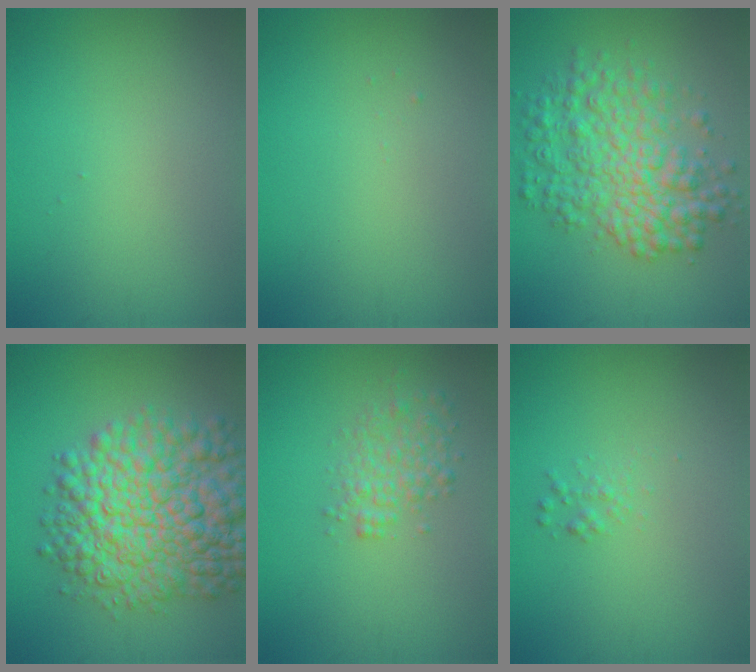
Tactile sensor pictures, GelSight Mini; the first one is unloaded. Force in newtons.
{"total": 0.0}
{"total": 7.2, "press": 7.2, "slide": 0.1}
{"total": 12.4, "press": 12.4, "slide": 0.3}
{"total": 2.6, "press": 2.6, "slide": 0.1}
{"total": 0.9, "press": 0.9, "slide": 0.1}